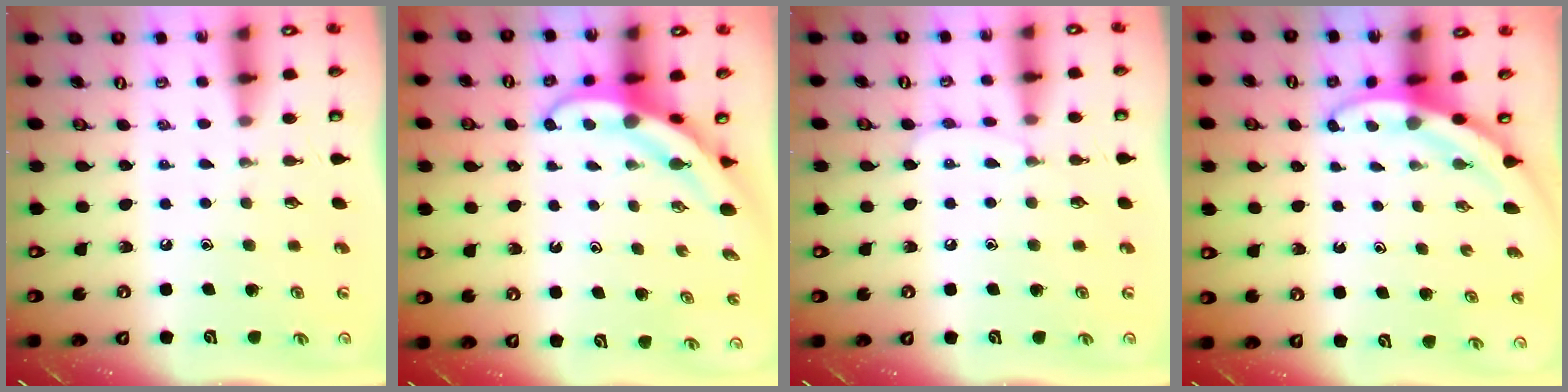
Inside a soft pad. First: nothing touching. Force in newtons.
{"total": 5.8, "press": 5.8, "slide": 0.5}
{"total": 6.0, "press": 6.0, "slide": 0.5}
{"total": 3.5, "press": 3.5, "slide": 0.1}